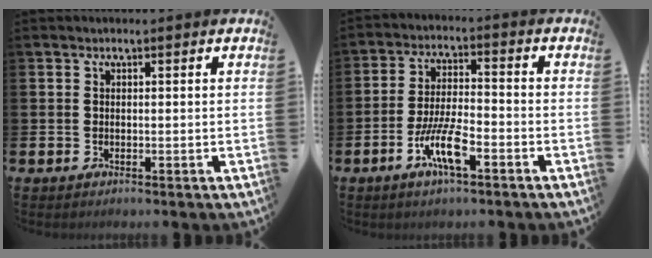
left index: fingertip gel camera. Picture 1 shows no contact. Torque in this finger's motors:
{"motor_torque": [1.44, 0.70, 0.25, 0.21]}